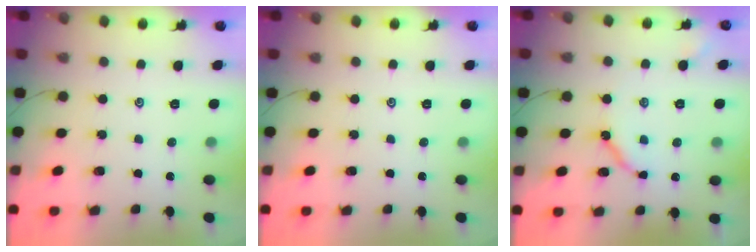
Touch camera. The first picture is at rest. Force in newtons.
{"total": 0.0}
{"total": 7.2, "press": 7.1, "slide": 0.9}